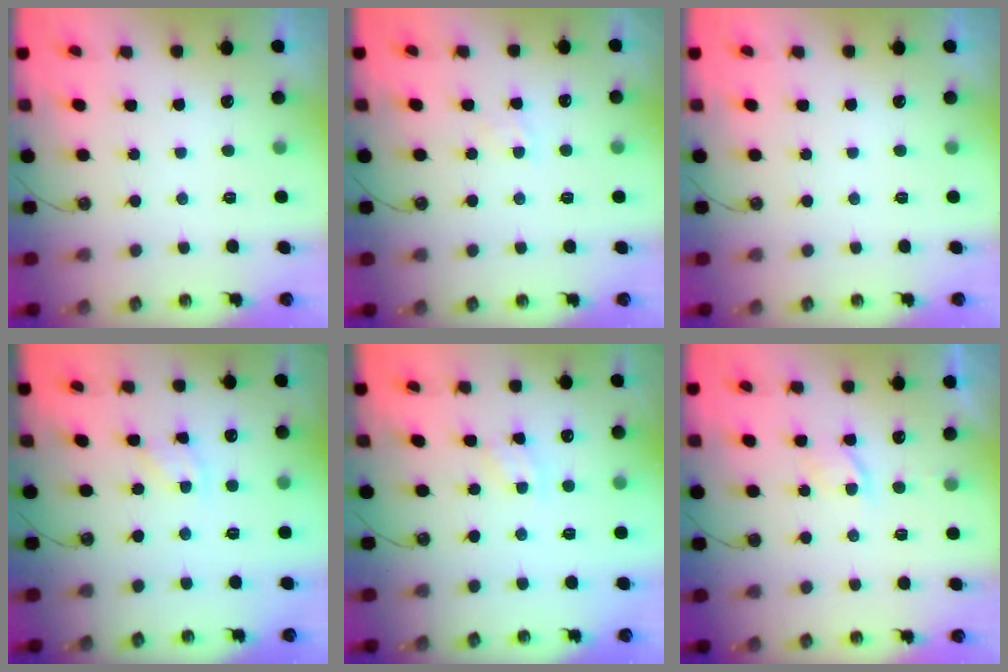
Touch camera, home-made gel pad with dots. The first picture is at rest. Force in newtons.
{"total": 5.0, "press": 5.0, "slide": 0.7}
{"total": 0.0}
{"total": 2.9, "press": 2.9, "slide": 0.3}
{"total": 2.0, "press": 2.0, "slide": 0.3}
{"total": 3.1, "press": 3.1, "slide": 0.4}